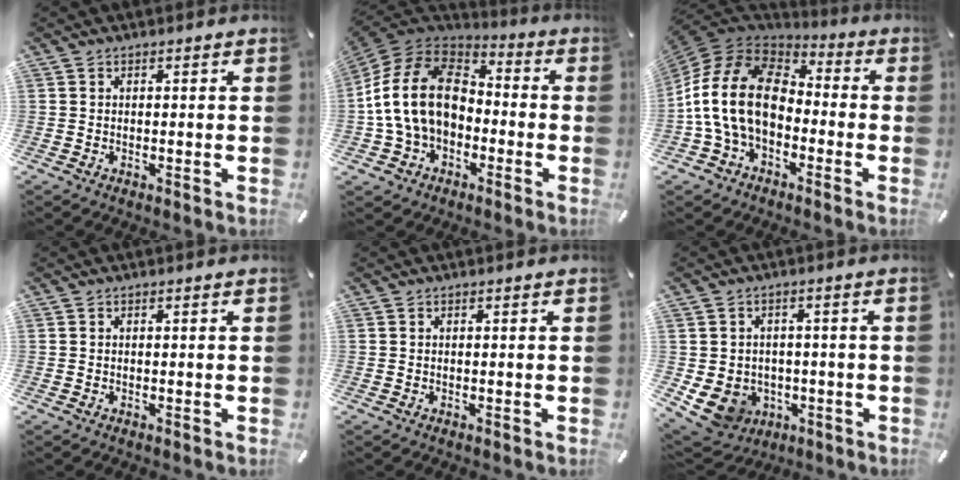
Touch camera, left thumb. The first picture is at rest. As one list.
[{"total": 17.8, "force": [-1.2, 13.5, 11.6], "torque": [-0.246, 0.025, -0.024]}, {"total": 17.8, "force": [-2.7, 12.7, 12.2], "torque": [-0.268, 0.028, -0.053]}, {"total": 0.0}, {"total": 0.0}, {"total": 7.5, "force": [-1.8, 6.9, 2.2], "torque": [-0.074, 0.002, -0.033]}]